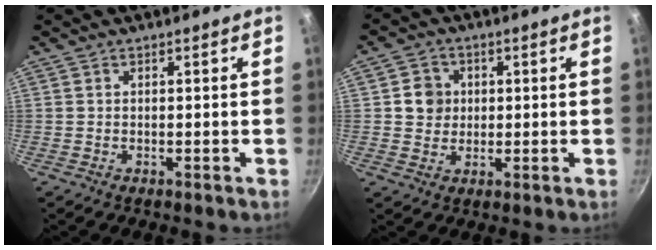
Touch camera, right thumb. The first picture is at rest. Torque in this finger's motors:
{"motor_torque": [0.48, 0.66, 0.30, -0.50, 0.00]}